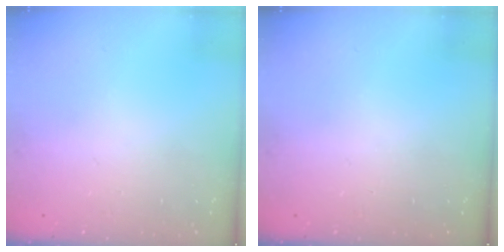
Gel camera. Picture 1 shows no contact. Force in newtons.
{"total": 0.0}